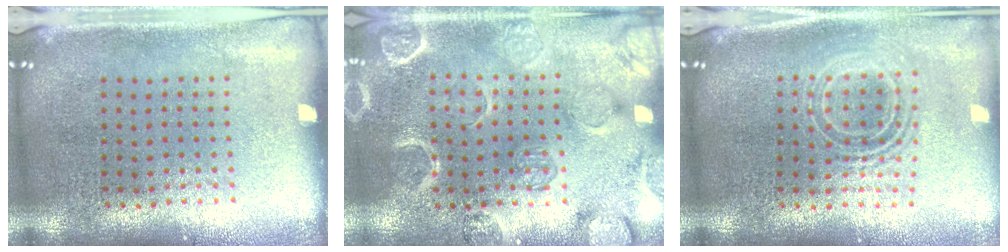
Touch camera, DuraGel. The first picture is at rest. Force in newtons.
{"total": 2.5, "press": 2.5, "slide": 0.2}
{"total": 1.8, "press": 1.4, "slide": 1.1}